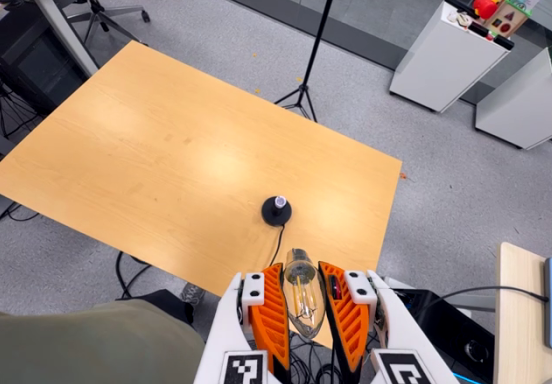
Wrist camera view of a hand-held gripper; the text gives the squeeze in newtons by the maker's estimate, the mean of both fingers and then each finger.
{"total": 21.8, "left": 23.4, "right": 20.3}